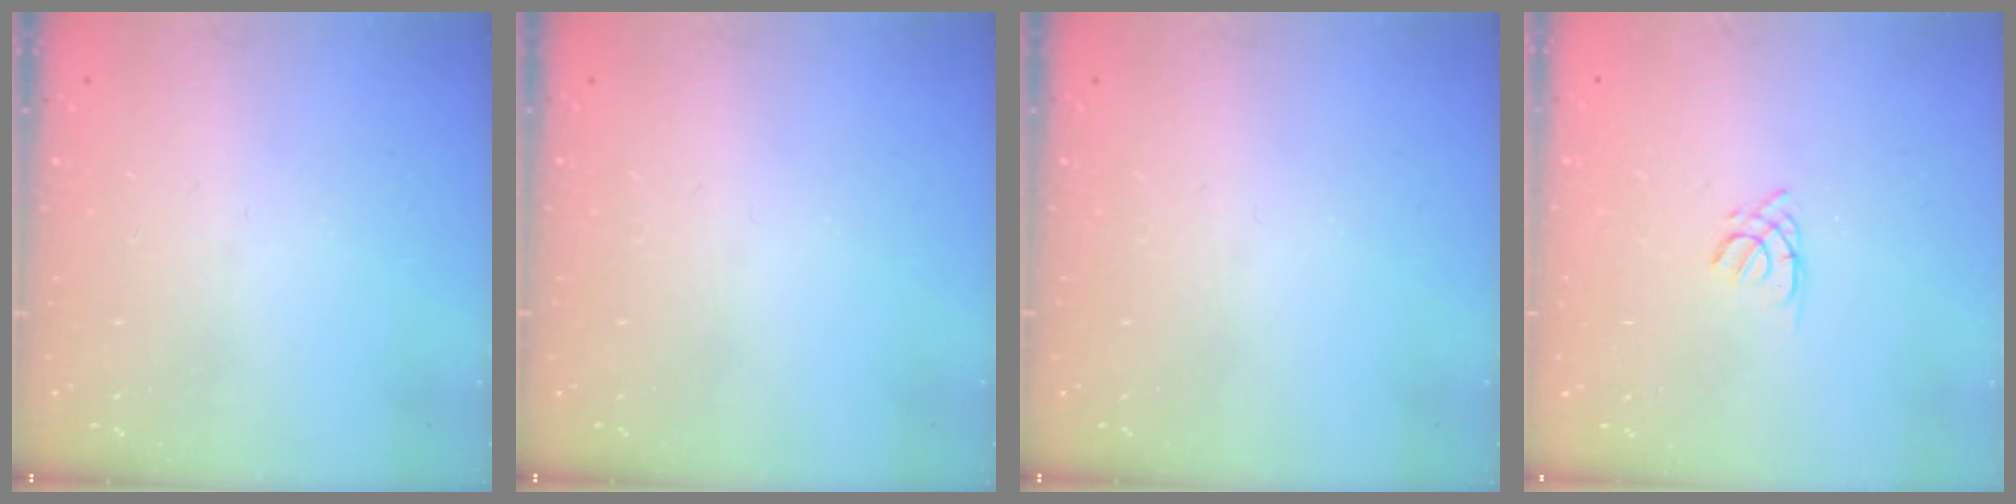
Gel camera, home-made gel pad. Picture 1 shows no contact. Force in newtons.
{"total": 0.0}
{"total": 0.0}
{"total": 1.7, "press": 1.7, "slide": 0.3}